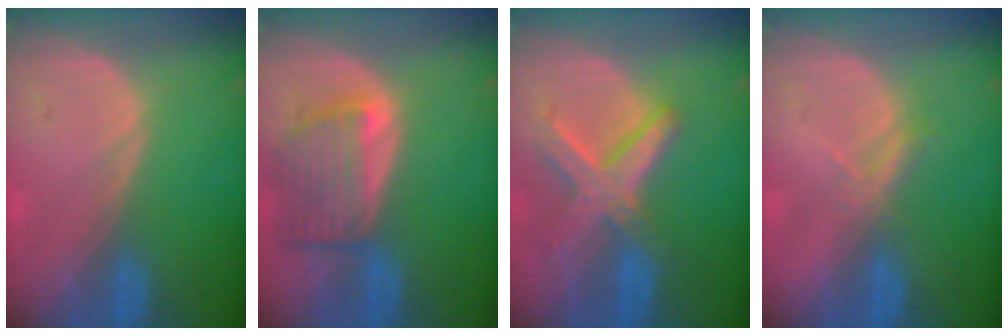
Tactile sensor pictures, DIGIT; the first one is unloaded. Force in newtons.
{"total": 7.2, "press": 6.7, "slide": 2.8}
{"total": 8.3, "press": 7.1, "slide": 4.3}
{"total": 2.1, "press": 1.9, "slide": 0.9}